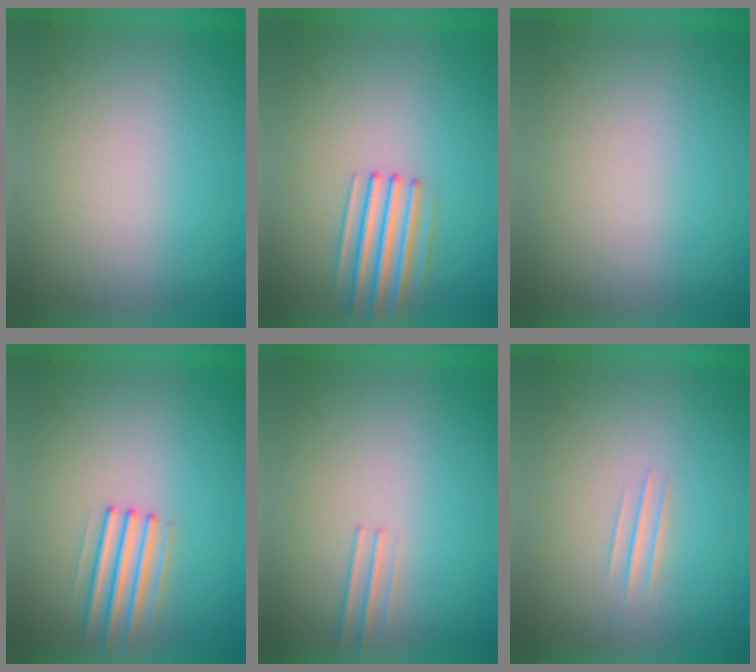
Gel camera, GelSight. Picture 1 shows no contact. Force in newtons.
{"total": 2.6}
{"total": 0.0}
{"total": 2.2}
{"total": 1.2}
{"total": 1.0}